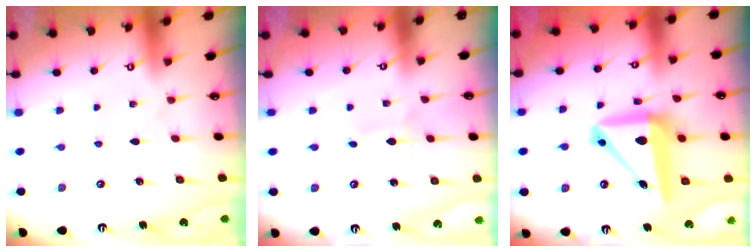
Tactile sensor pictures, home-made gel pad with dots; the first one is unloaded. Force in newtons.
{"total": 1.6, "press": 1.6, "slide": 0.2}
{"total": 14.0, "press": 13.6, "slide": 3.3}